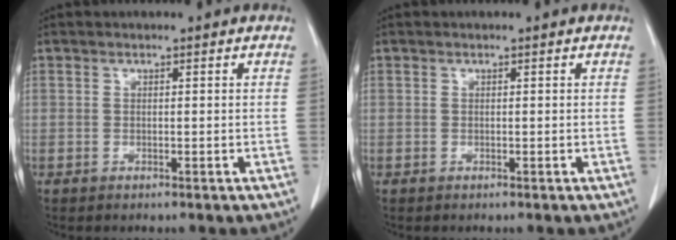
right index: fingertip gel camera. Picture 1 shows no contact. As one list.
[{"total": 0.0}]